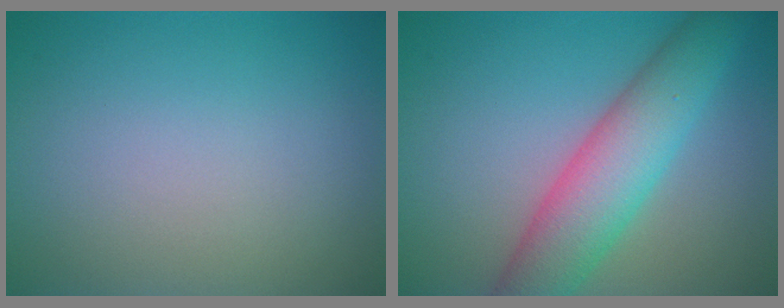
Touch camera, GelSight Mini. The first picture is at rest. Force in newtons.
{"total": 6.9, "press": 6.9, "slide": 0.1}